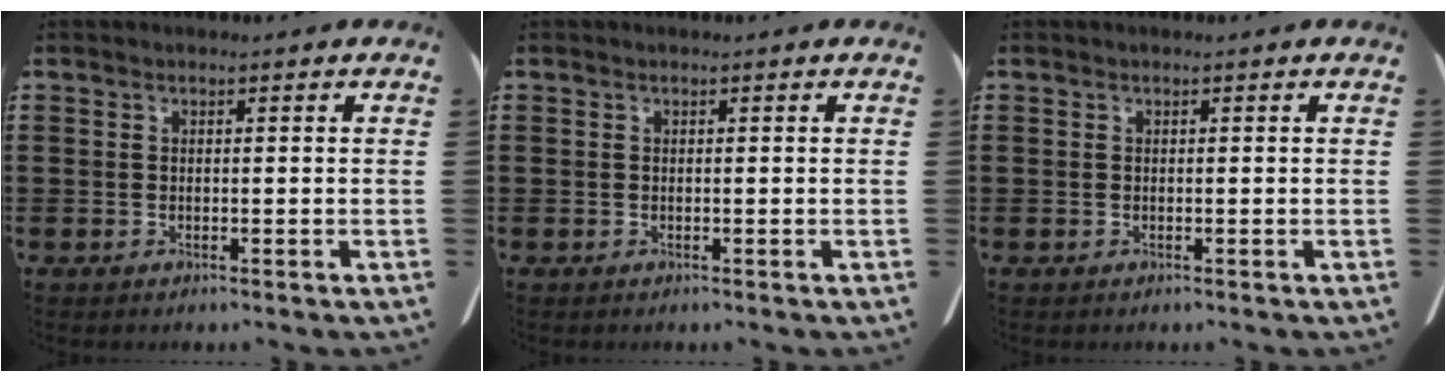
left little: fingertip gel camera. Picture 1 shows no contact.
{"total": 0.0}
{"total": 0.0}